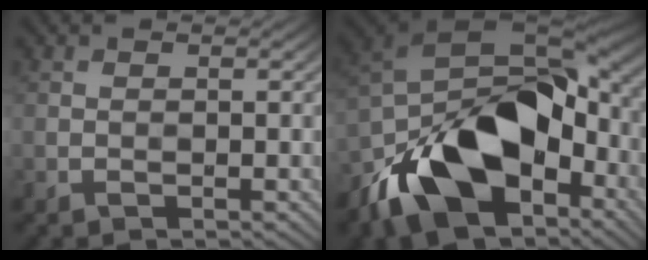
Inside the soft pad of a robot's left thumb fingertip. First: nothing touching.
{"total": 17.1, "force": [-6.5, 9.9, 12.4], "torque": [-0.238, -0.026, -0.110]}